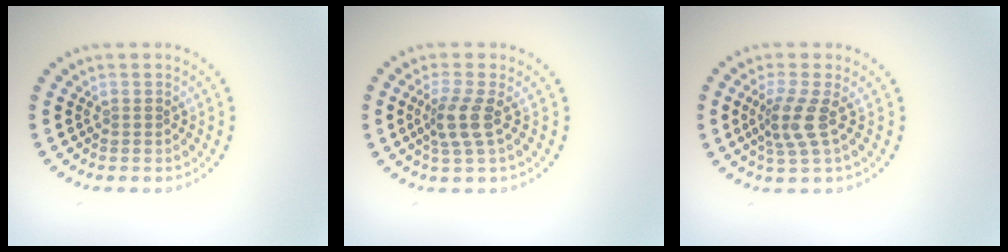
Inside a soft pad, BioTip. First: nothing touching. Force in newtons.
{"total": 2.8, "press": 2.1, "slide": 1.8}
{"total": 2.9, "press": 2.2, "slide": 1.9}